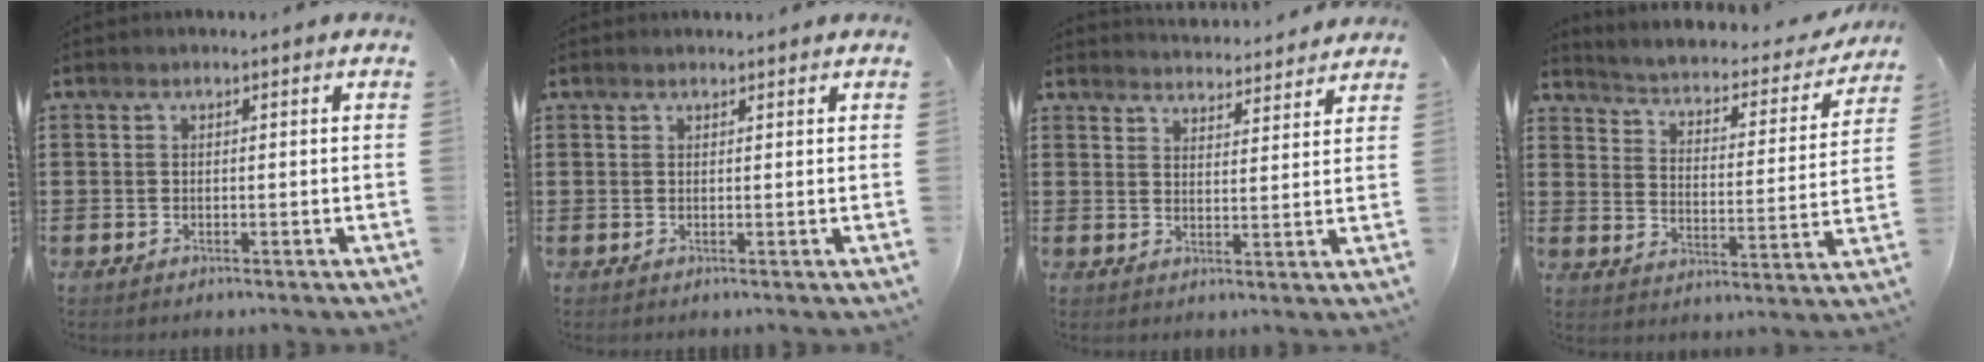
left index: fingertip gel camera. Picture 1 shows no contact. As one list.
[{"total": 0.8, "force": [0.8, 0.2, 0.1], "torque": [-0.004, 0.001, 0.016]}, {"total": 3.9, "force": [3.9, -0.1, -0.1], "torque": [-0.004, -0.026, 0.069]}, {"total": 1.9, "force": [1.7, 0.4, 0.7], "torque": [-0.031, -0.025, 0.015]}]